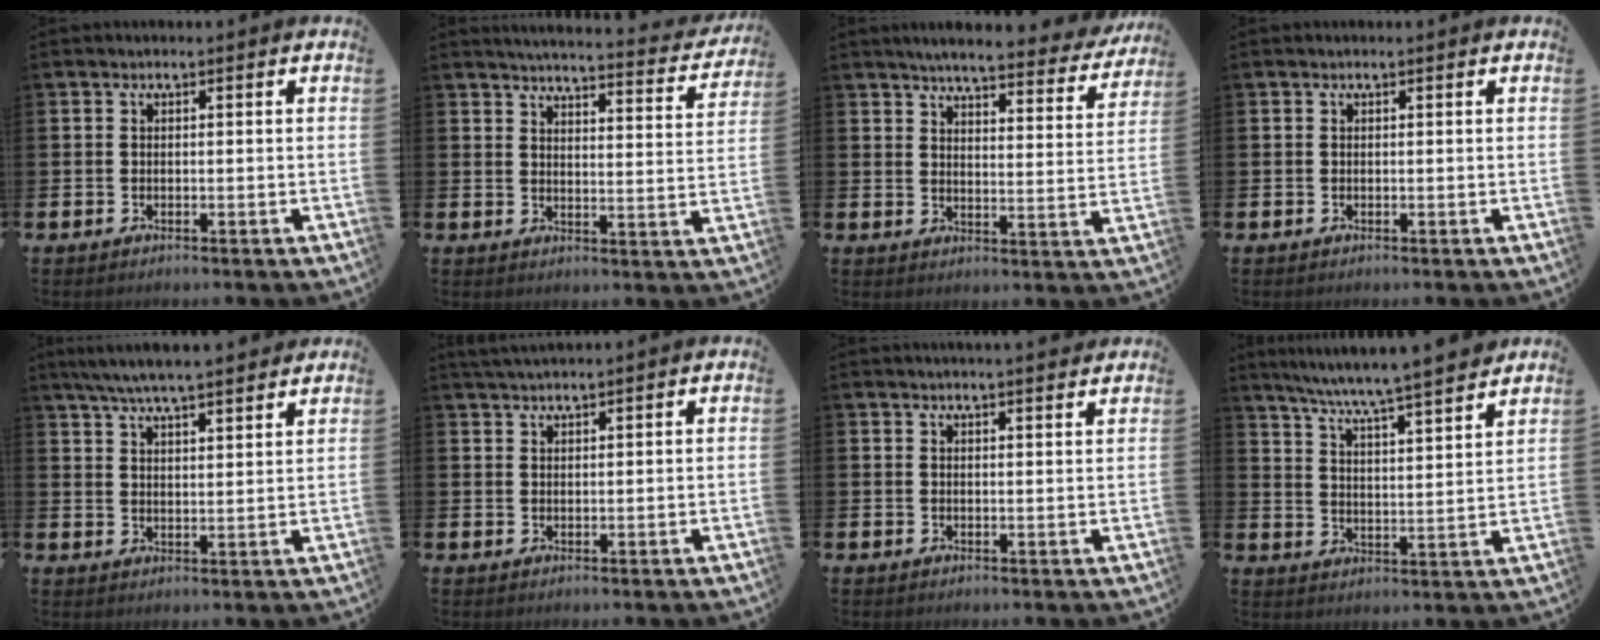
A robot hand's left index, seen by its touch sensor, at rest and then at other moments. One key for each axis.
{"total": 4.4, "fx": 4.3, "fy": 0.2, "fz": 0.9, "tx": -0.023, "ty": -0.038, "tz": 0.068}
{"total": 5.2, "fx": 4.9, "fy": 0.4, "fz": 1.6, "tx": -0.040, "ty": -0.036, "tz": 0.078}
{"total": 0.0}
{"total": 6.2, "fx": 6.0, "fy": 0.2, "fz": 1.8, "tx": -0.058, "ty": -0.025, "tz": 0.108}
{"total": 2.2, "fx": 2.2, "fy": -0.1, "fz": 0.3, "tx": -0.016, "ty": -0.002, "tz": 0.042}
{"total": 2.4, "fx": 2.4, "fy": -0.3, "fz": 0.0, "tx": 0.005, "ty": -0.015, "tz": 0.042}
{"total": 7.5, "fx": 7.1, "fy": -0.5, "fz": 2.2, "tx": -0.073, "ty": -0.053, "tz": 0.123}